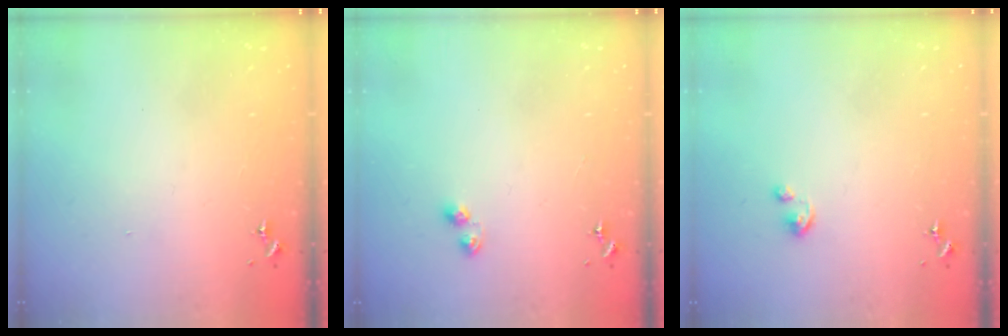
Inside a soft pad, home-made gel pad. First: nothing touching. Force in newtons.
{"total": 3.2, "press": 3.2, "slide": 0.4}
{"total": 2.2, "press": 2.2, "slide": 0.2}